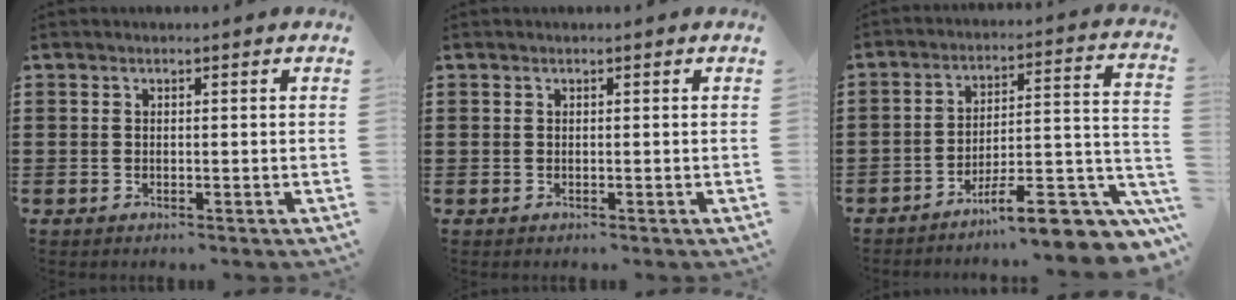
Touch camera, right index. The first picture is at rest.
{"total": 0.0}
{"total": 10.8, "force": [-8.2, 2.0, 6.8], "torque": [-0.084, 0.016, -0.149]}